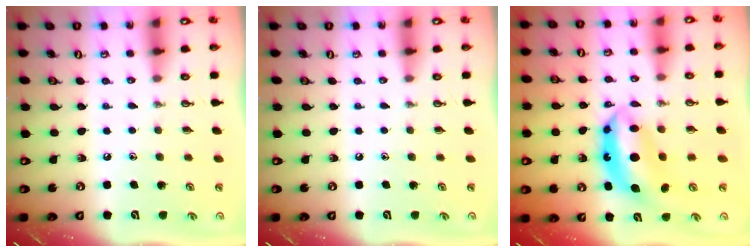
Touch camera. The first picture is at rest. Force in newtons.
{"total": 0.0}
{"total": 10.9, "press": 10.9, "slide": 0.8}